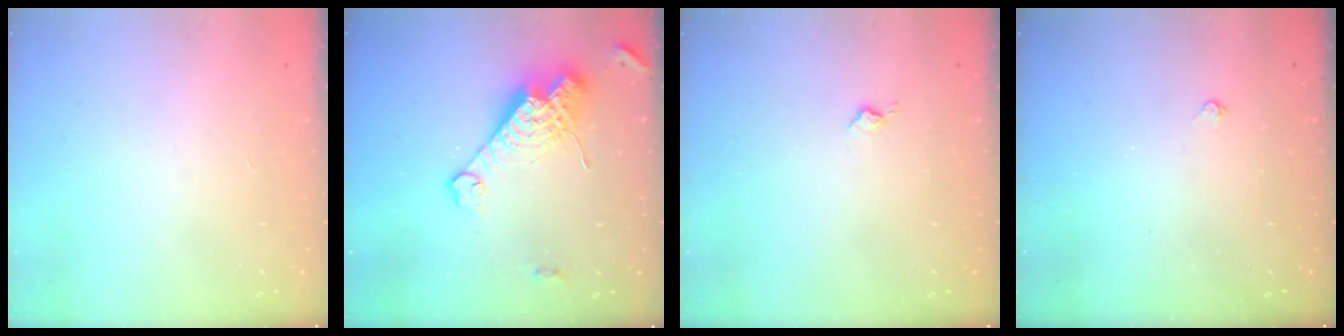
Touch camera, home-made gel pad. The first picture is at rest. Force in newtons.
{"total": 15.3, "press": 15.2, "slide": 1.2}
{"total": 5.6, "press": 5.6, "slide": 0.7}
{"total": 2.4, "press": 2.4, "slide": 0.5}